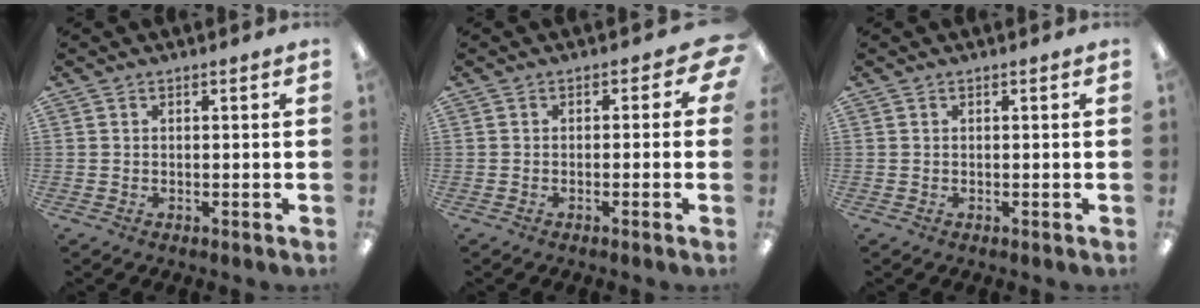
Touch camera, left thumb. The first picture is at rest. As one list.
[{"total": 2.9, "force": [-0.4, 2.2, 1.9], "torque": [-0.026, 0.007, -0.008]}, {"total": 0.0}]